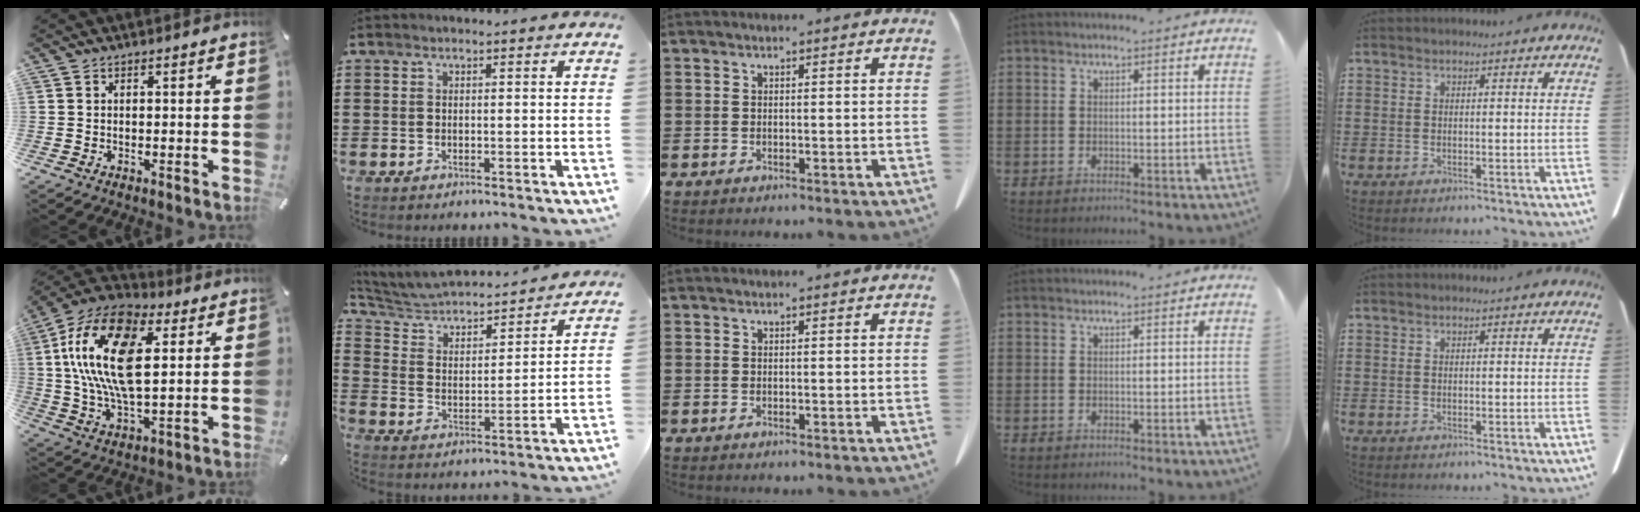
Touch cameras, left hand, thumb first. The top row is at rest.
{"thumb": {"total": 21.0, "force": [5.2, 11.5, 16.8], "torque": [-0.370, 0.000, 0.082]}, "index": {"total": 4.4, "force": [4.3, 0.7, 0.4], "torque": [-0.034, -0.039, 0.064]}}